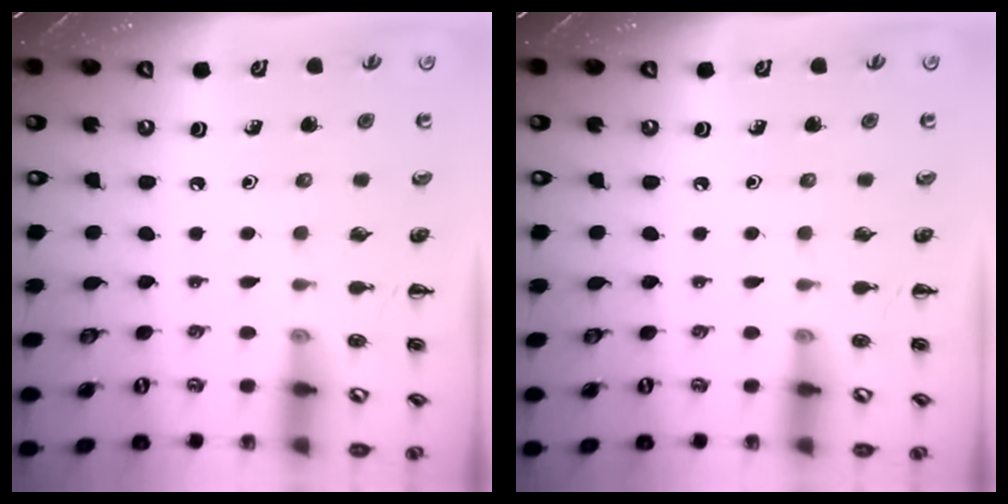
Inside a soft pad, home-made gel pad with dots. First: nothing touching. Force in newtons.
{"total": 0.0}